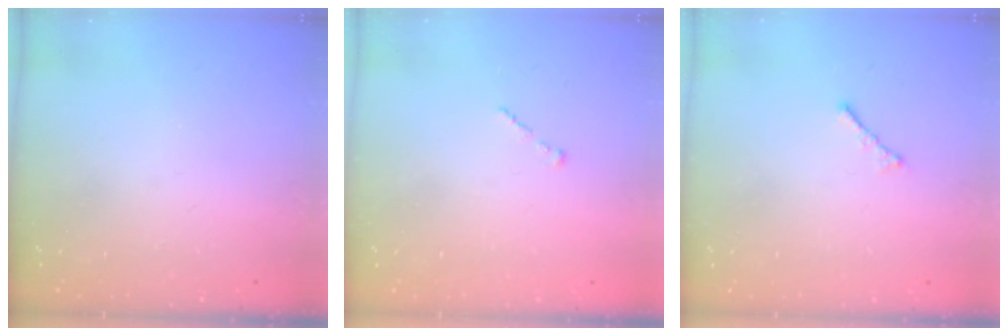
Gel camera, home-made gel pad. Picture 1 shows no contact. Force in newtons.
{"total": 0.0}
{"total": 1.7, "press": 1.6, "slide": 0.5}